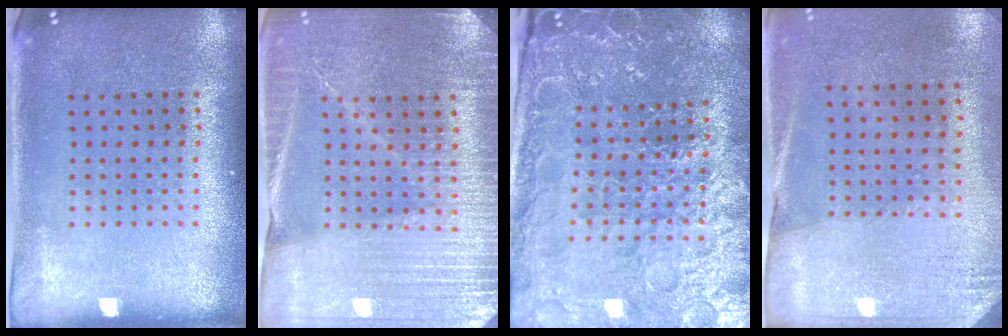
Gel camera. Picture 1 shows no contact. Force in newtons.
{"total": 4.0, "press": 3.8, "slide": 1.3}
{"total": 4.1, "press": 4.0, "slide": 0.8}
{"total": 2.7, "press": 2.4, "slide": 1.3}